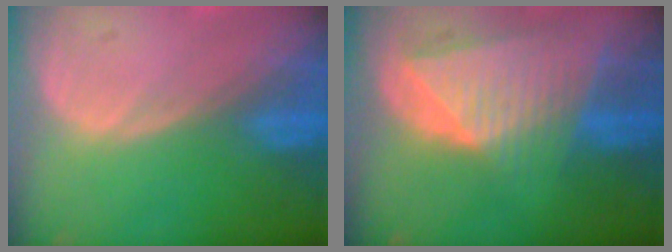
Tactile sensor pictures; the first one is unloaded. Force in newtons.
{"total": 9.1, "press": 8.0, "slide": 4.3}